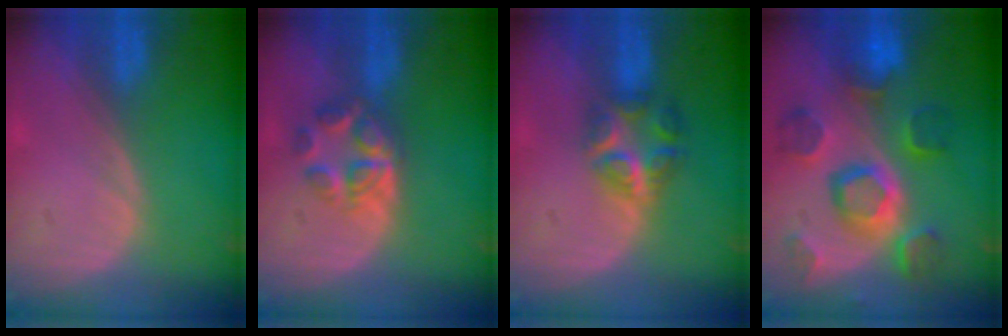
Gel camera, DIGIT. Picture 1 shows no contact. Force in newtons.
{"total": 5.6, "press": 5.3, "slide": 1.7}
{"total": 5.8, "press": 5.6, "slide": 1.5}
{"total": 11.2, "press": 10.0, "slide": 5.1}